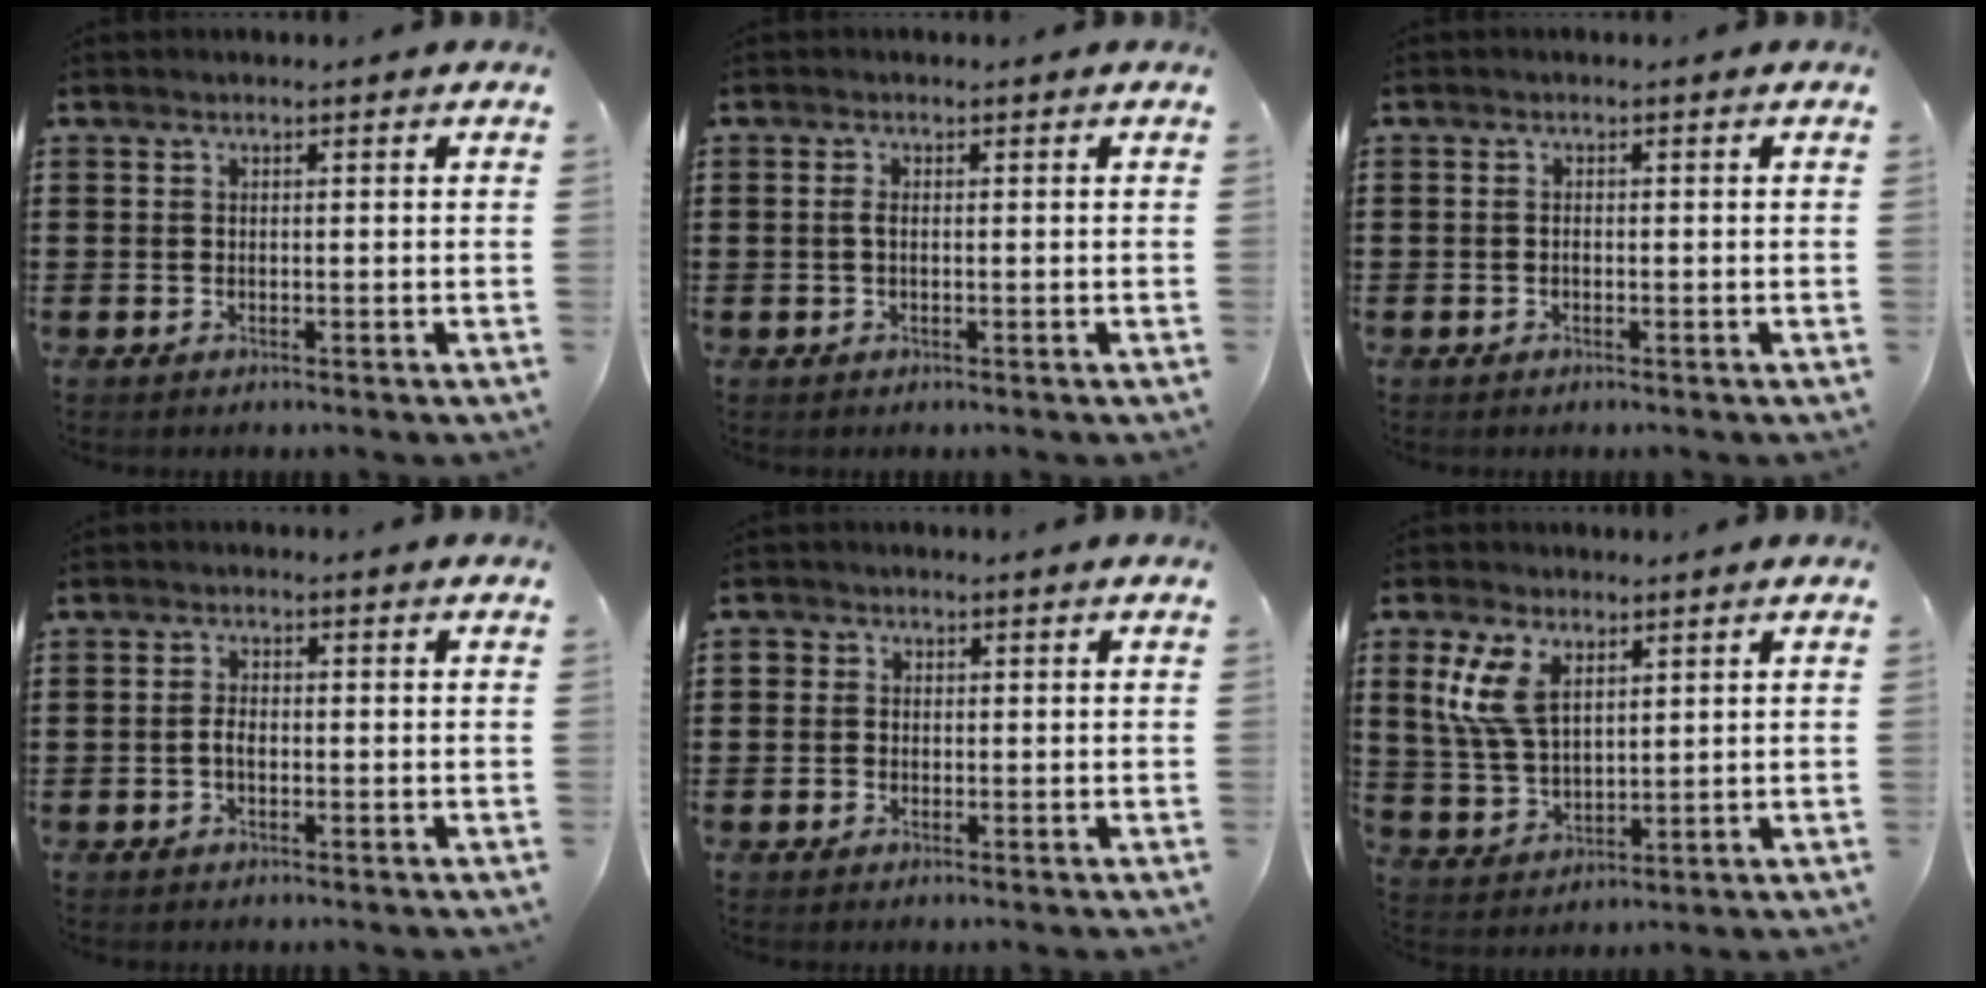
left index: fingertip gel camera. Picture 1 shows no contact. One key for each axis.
{"total": 1.3, "fx": -0.1, "fy": 0.5, "fz": 1.2, "tx": -0.032, "ty": -0.002, "tz": -0.004}
{"total": 0.6, "fx": -0.3, "fy": 0.4, "fz": 0.3, "tx": -0.008, "ty": 0.000, "tz": -0.005}
{"total": 1.8, "fx": -0.4, "fy": 0.9, "fz": 1.5, "tx": -0.039, "ty": 0.000, "tz": -0.011}
{"total": 1.4, "fx": 0.0, "fy": 1.4, "fz": 0.3, "tx": -0.010, "ty": 0.006, "tz": -0.001}
{"total": 8.1, "fx": 3.7, "fy": 4.3, "fz": 5.8, "tx": -0.146, "ty": 0.003, "tz": 0.064}